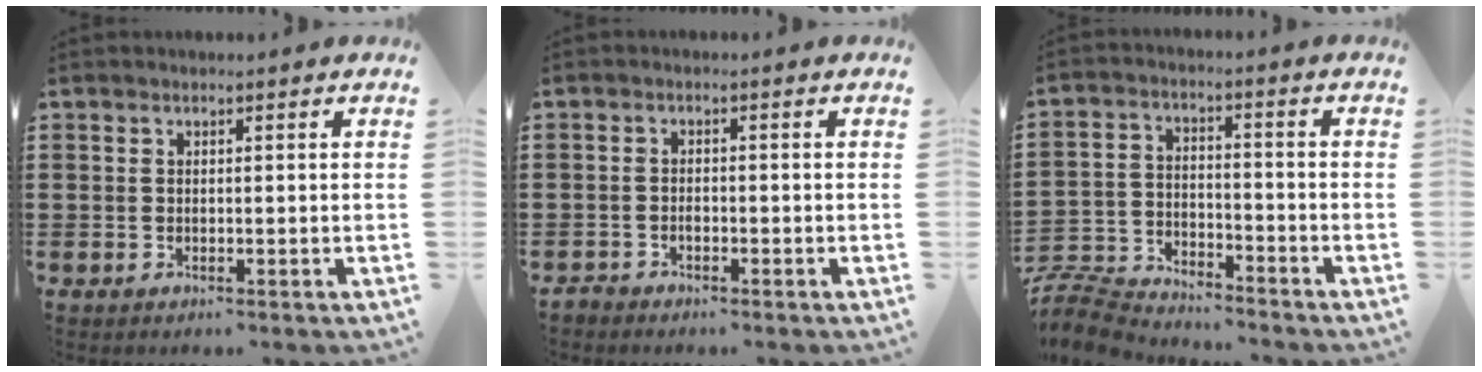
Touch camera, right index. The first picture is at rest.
{"total": 1.2, "force": [-0.8, 0.7, 0.5], "torque": [-0.013, -0.001, -0.017]}
{"total": 7.5, "force": [-7.2, 1.5, 1.0], "torque": [-0.039, 0.013, -0.149]}